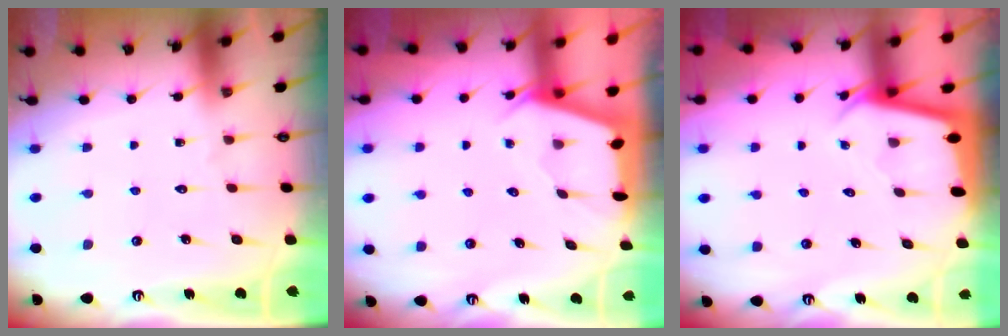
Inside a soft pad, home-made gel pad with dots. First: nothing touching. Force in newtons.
{"total": 2.2, "press": 2.1, "slide": 0.3}
{"total": 2.3, "press": 2.3, "slide": 0.1}